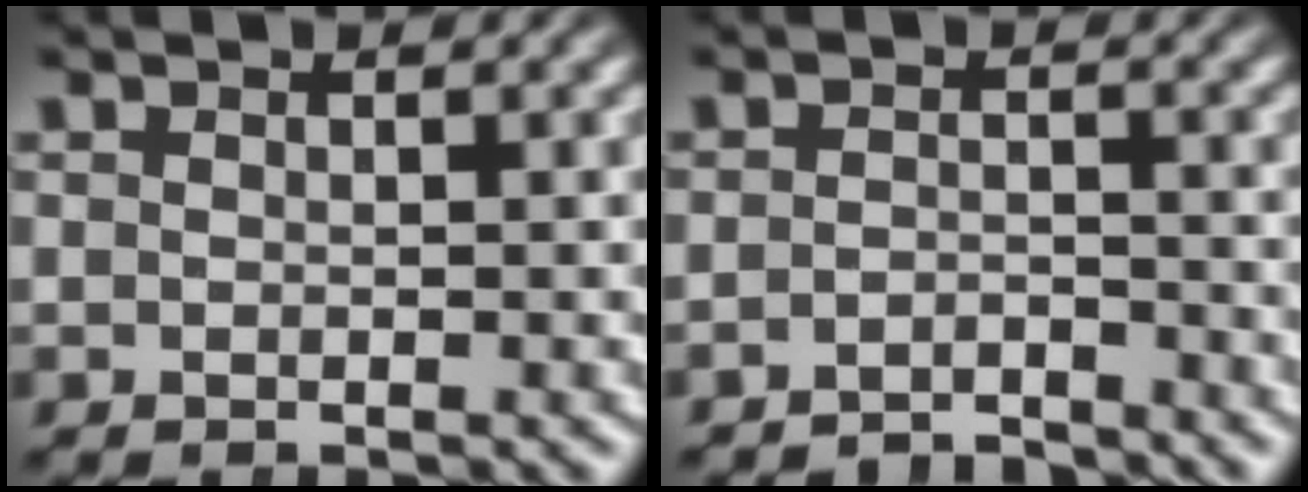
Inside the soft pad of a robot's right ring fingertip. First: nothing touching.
{"total": 3.6, "force": [-3.5, 0.6, 0.3], "torque": [-0.007, -0.016, -0.055]}